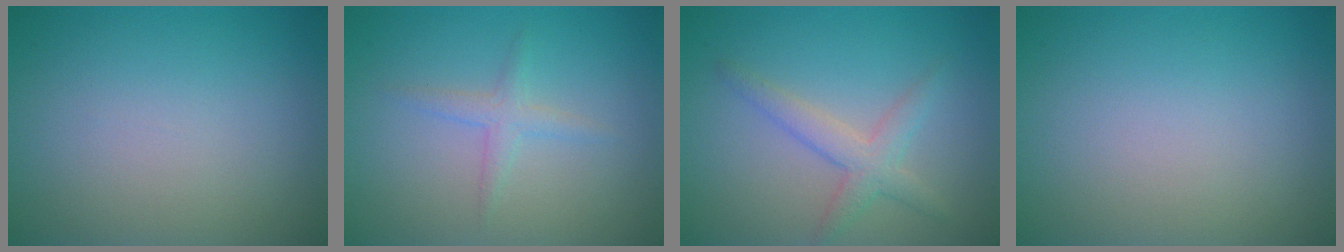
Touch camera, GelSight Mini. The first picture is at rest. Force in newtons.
{"total": 1.7, "press": 1.7, "slide": 0.1}
{"total": 2.2, "press": 2.2, "slide": 0.2}
{"total": 0.0}